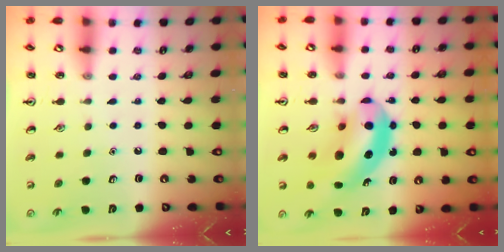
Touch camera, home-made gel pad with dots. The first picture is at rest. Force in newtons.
{"total": 11.7, "press": 11.0, "slide": 4.0}